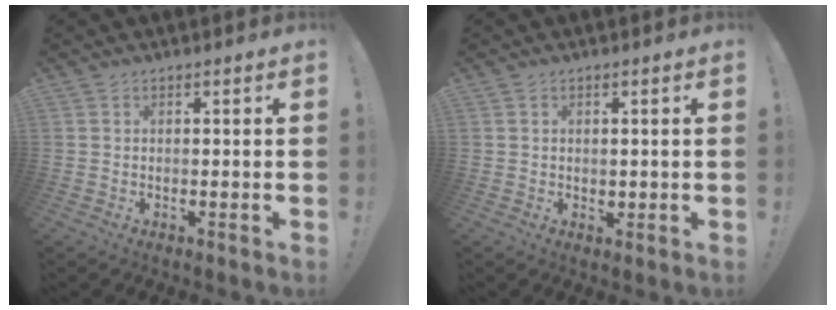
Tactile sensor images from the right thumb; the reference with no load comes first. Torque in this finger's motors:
{"motor_torque": [-0.02, -0.11, -0.20, -0.10, 0.00]}